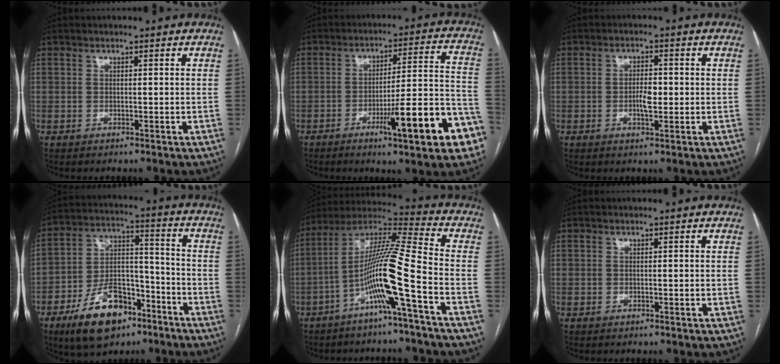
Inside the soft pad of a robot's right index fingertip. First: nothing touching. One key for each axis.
{"total": 16.2, "fx": -7.5, "fy": 1.6, "fz": 14.3, "tx": -0.163, "ty": 0.014, "tz": -0.100}
{"total": 3.6, "fx": -0.4, "fy": 1.3, "fz": 3.4, "tx": -0.061, "ty": 0.001, "tz": -0.006}
{"total": 14.6, "fx": -8.9, "fy": 7.6, "fz": 8.9, "tx": -0.160, "ty": 0.017, "tz": -0.149}
{"total": 13.3, "fx": -5.1, "fy": -1.4, "fz": 12.2, "tx": -0.231, "ty": 0.010, "tz": -0.102}
{"total": 0.0}